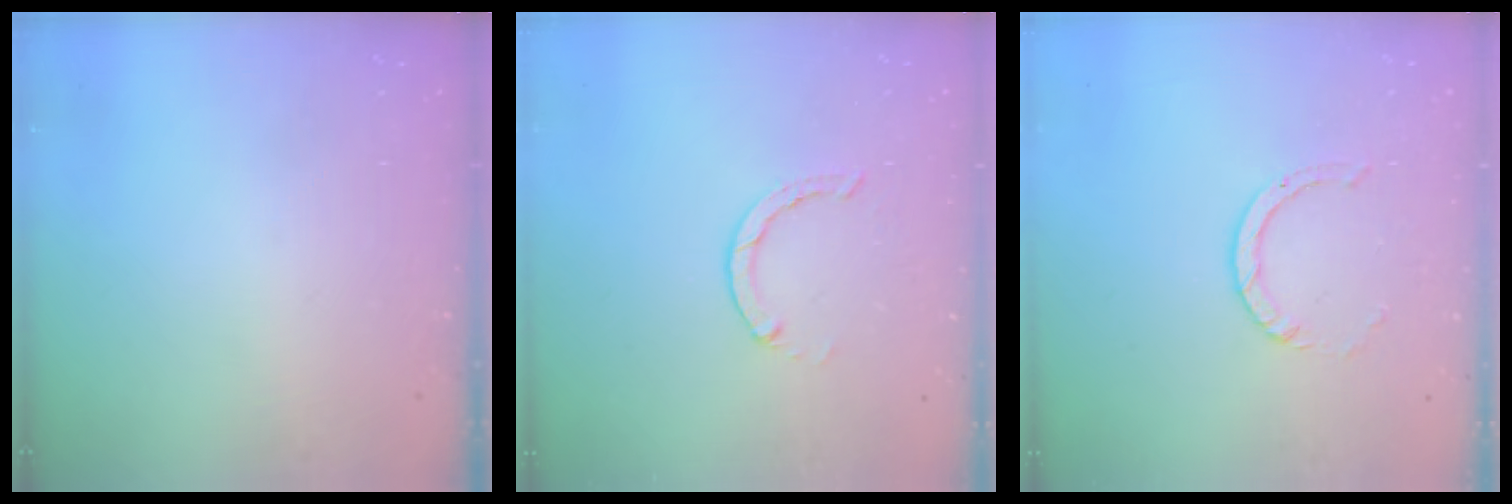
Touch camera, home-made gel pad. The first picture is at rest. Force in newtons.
{"total": 1.3, "press": 1.3, "slide": 0.3}
{"total": 4.1, "press": 4.1, "slide": 0.4}